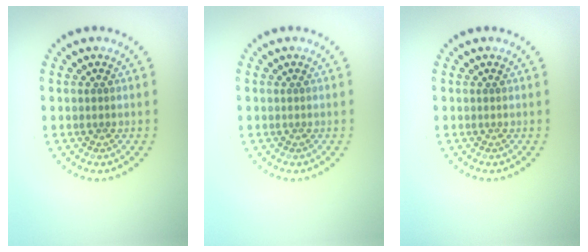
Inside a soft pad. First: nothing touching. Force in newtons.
{"total": 0.0}
{"total": 0.0}